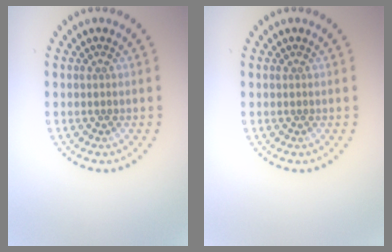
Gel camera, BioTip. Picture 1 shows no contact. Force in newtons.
{"total": 0.0}